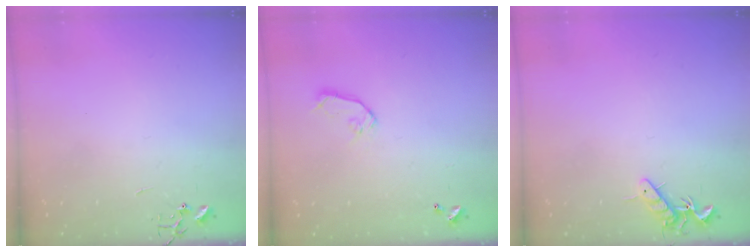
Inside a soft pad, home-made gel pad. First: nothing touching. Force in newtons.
{"total": 7.3, "press": 7.3, "slide": 0.4}
{"total": 7.6, "press": 7.5, "slide": 0.8}